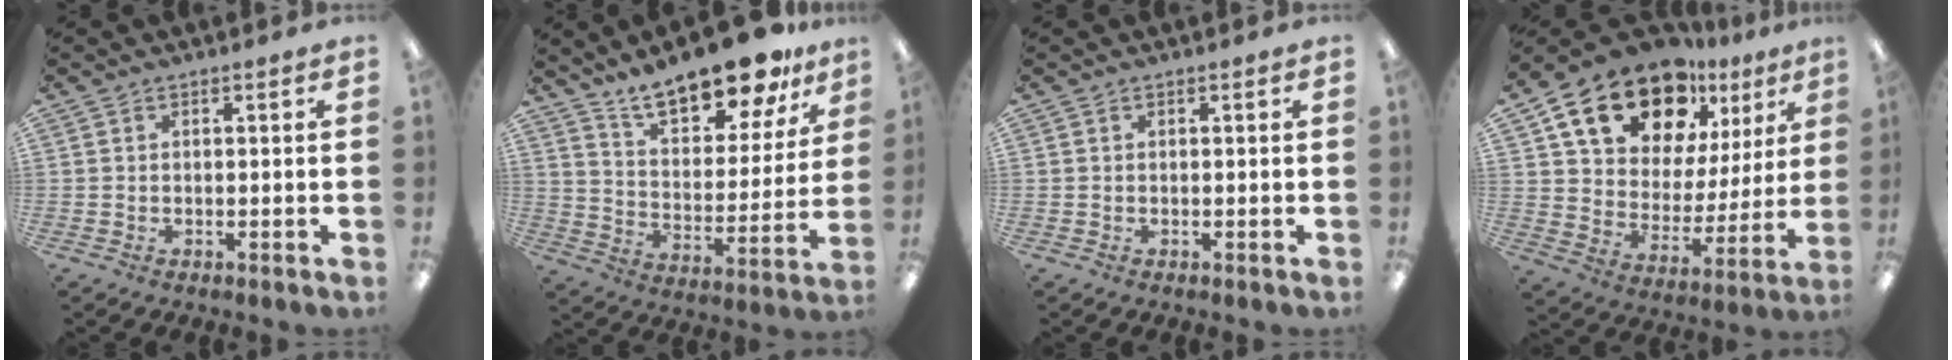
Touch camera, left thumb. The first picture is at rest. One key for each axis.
{"total": 18.2, "fx": 15.6, "fy": 5.7, "fz": 7.6, "tx": -0.129, "ty": -0.109, "tz": 0.272}
{"total": 0.0}
{"total": 19.7, "fx": 13.7, "fy": 10.7, "fz": 9.1, "tx": -0.170, "ty": -0.075, "tz": 0.250}